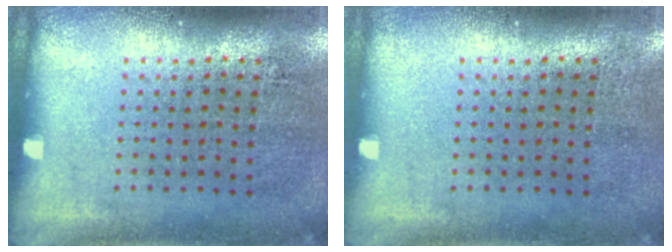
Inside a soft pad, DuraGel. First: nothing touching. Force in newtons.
{"total": 0.0}